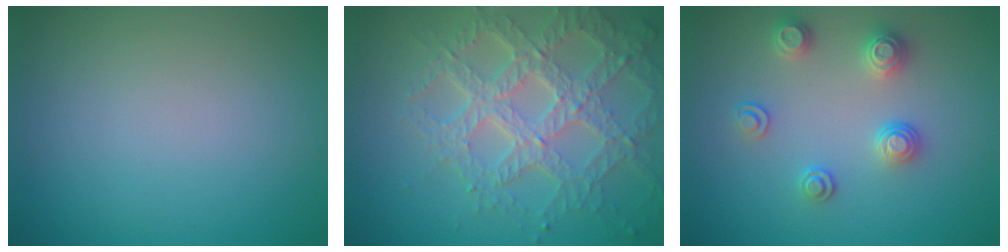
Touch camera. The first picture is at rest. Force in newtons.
{"total": 7.1, "press": 5.2, "slide": 4.9}
{"total": 2.6, "press": 2.6, "slide": 0.4}